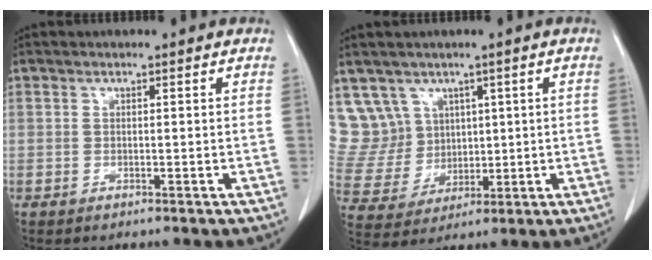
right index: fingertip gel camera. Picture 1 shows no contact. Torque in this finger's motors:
{"motor_torque": [-0.44, 0.61, 0.00, -0.02]}